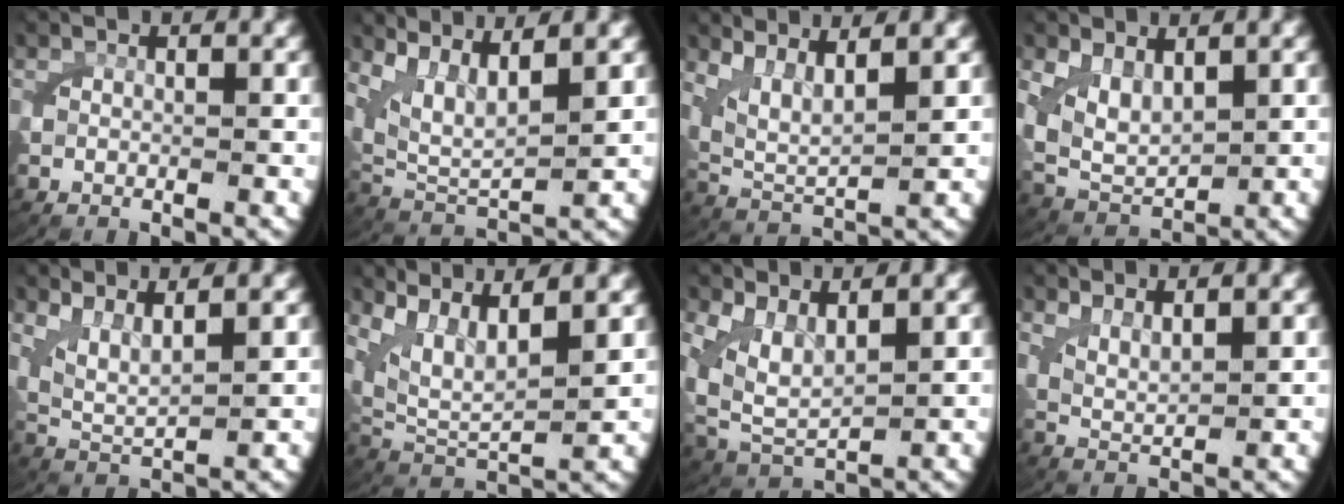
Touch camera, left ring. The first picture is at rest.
{"total": 7.0, "force": [2.2, 4.9, 4.5], "torque": [-0.129, -0.023, 0.043]}
{"total": 5.9, "force": [2.1, 4.0, 3.7], "torque": [-0.103, -0.020, 0.037]}
{"total": 5.3, "force": [0.8, 4.0, 3.3], "torque": [-0.089, -0.027, 0.027]}
{"total": 5.3, "force": [1.9, 3.6, 3.4], "torque": [-0.083, -0.013, 0.031]}
{"total": 8.1, "force": [2.6, 5.5, 5.3], "torque": [-0.145, -0.020, 0.051]}
{"total": 7.2, "force": [0.9, 6.0, 3.9], "torque": [-0.126, -0.033, 0.024]}
{"total": 2.9, "force": [1.6, 1.4, 1.9], "torque": [-0.044, -0.010, 0.032]}